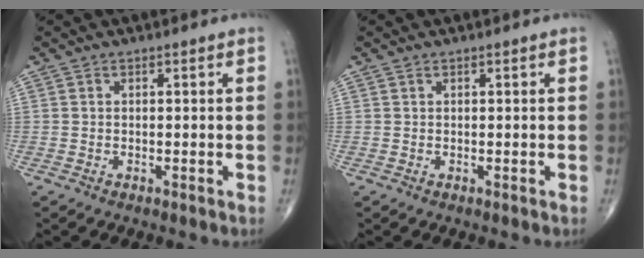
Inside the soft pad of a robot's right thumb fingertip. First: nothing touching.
{"total": 0.0}